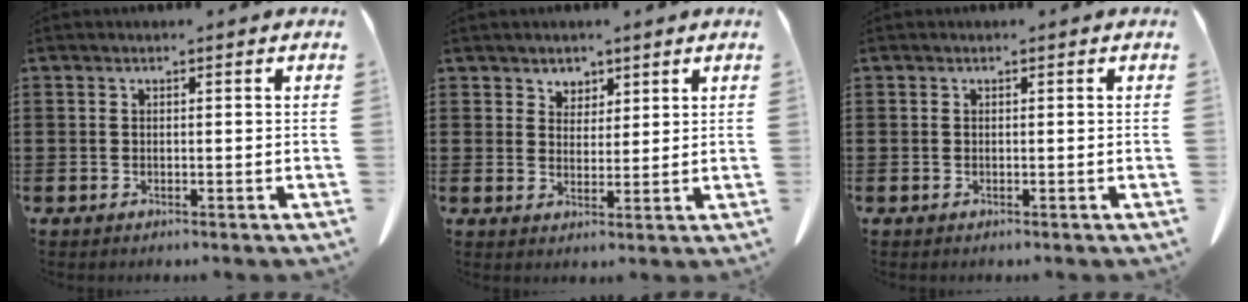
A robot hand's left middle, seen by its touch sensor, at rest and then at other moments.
{"total": 3.1, "force": [2.5, 1.9, 0.0], "torque": [-0.011, 0.005, 0.047]}
{"total": 0.0}